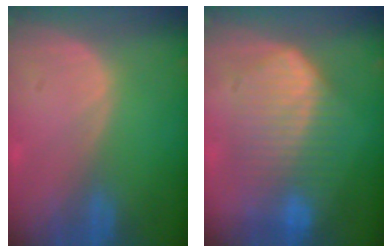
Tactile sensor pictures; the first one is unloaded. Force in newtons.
{"total": 9.7, "press": 9.7, "slide": 0.8}